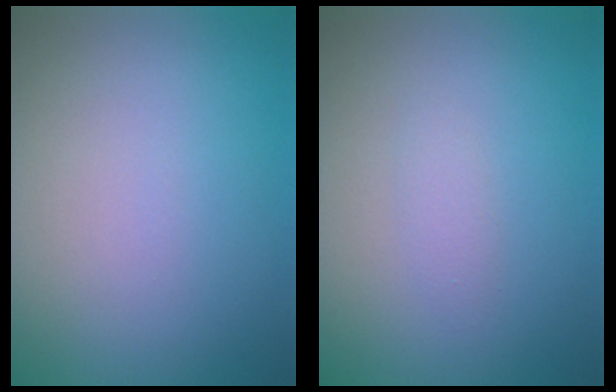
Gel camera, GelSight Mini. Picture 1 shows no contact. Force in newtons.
{"total": 0.9, "press": 0.9, "slide": 0.0}